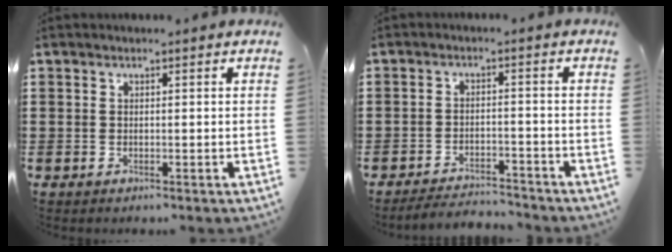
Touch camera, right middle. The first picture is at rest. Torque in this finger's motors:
{"motor_torque": [1.50, -0.03, 0.21, 0.08]}